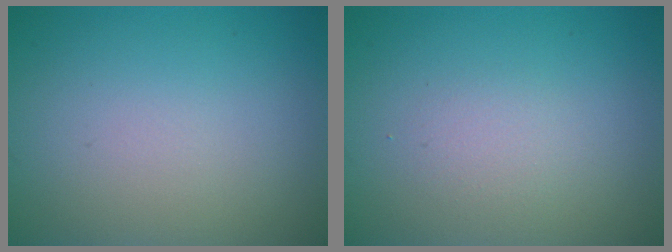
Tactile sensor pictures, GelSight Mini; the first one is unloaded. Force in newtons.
{"total": 1.3, "press": 1.3, "slide": 0.1}